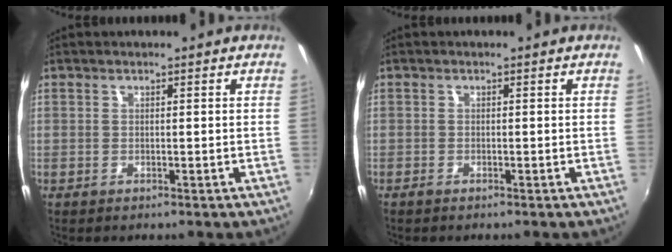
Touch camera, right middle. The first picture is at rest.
{"total": 0.9, "force": [-0.8, 0.2, 0.3], "torque": [-0.007, -0.005, -0.018]}